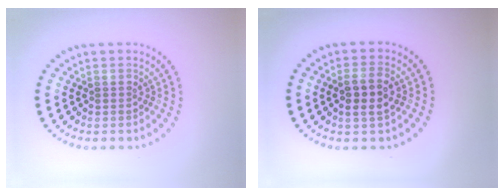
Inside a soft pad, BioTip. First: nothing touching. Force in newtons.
{"total": 2.6, "press": 2.6, "slide": 0.7}